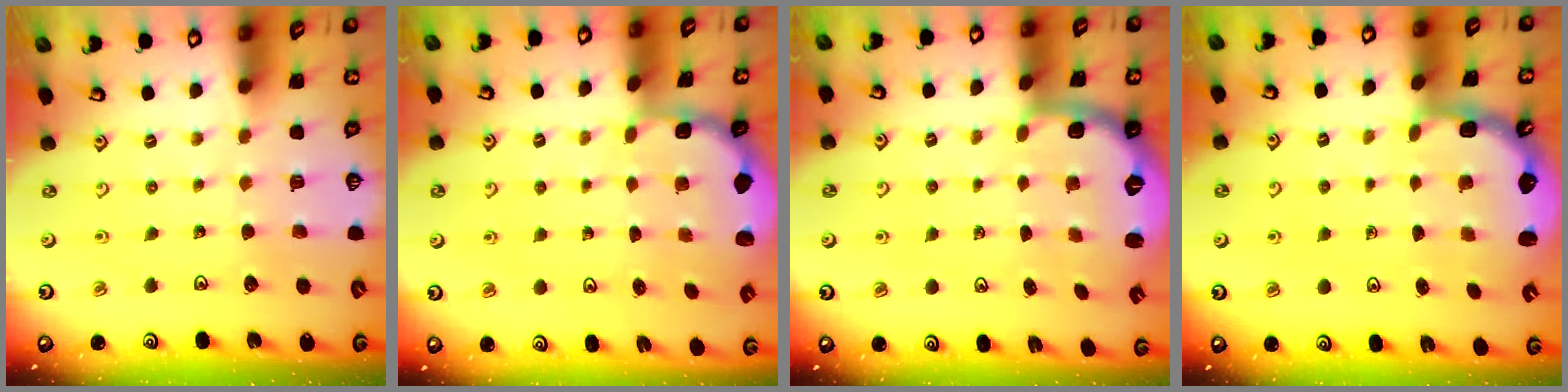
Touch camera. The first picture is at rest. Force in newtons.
{"total": 1.7, "press": 1.5, "slide": 0.7}
{"total": 2.8, "press": 1.7, "slide": 2.1}
{"total": 2.8, "press": 2.2, "slide": 1.8}